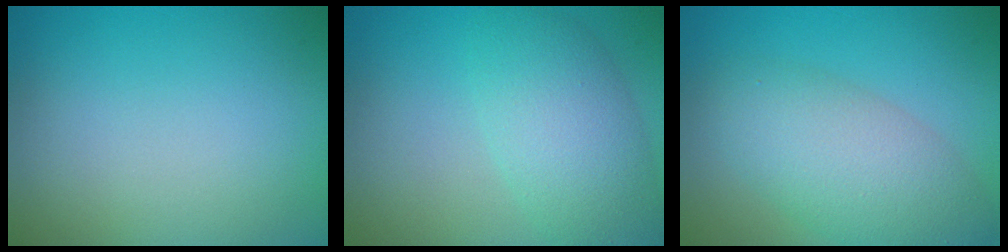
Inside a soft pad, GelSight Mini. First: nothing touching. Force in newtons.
{"total": 5.5, "press": 5.5, "slide": 0.1}
{"total": 6.0, "press": 6.0, "slide": 0.2}